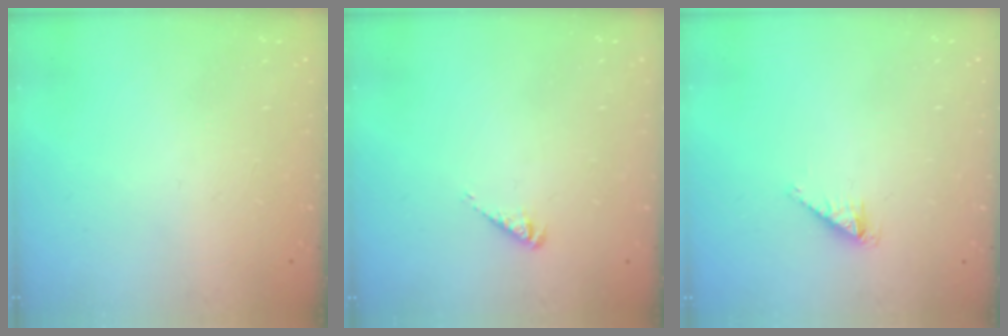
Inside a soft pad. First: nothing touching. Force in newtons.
{"total": 2.7, "press": 2.7, "slide": 0.6}
{"total": 1.5, "press": 1.4, "slide": 0.1}